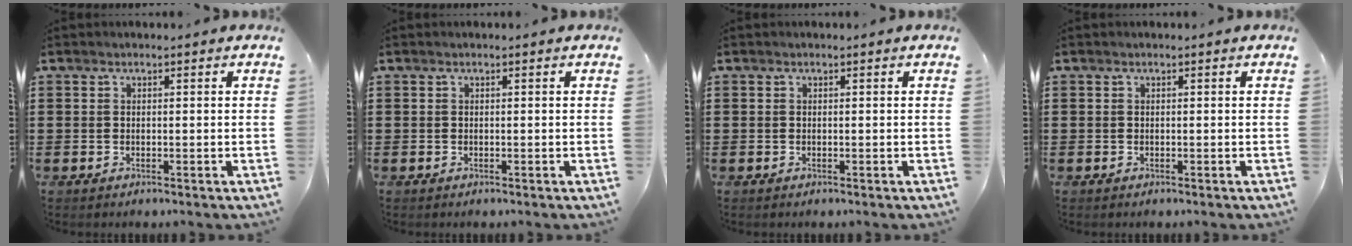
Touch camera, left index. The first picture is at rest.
{"total": 0.0}
{"total": 0.0}
{"total": 0.0}